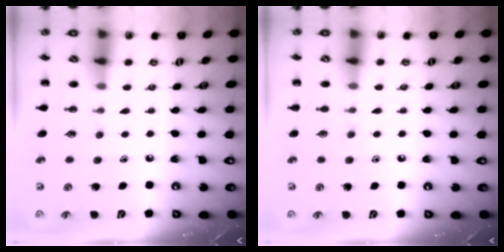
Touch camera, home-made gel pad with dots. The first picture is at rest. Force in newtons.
{"total": 4.9, "press": 4.7, "slide": 1.4}